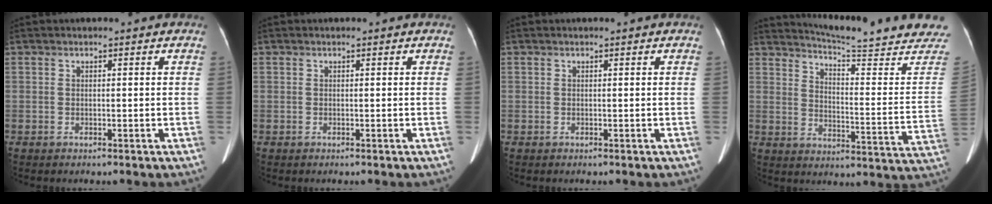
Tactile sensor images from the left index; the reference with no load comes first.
{"total": 0.0}
{"total": 0.7, "force": [-0.6, 0.0, -0.1], "torque": [0.001, -0.006, -0.008]}
{"total": 22.3, "force": [20.9, 0.1, 7.8], "torque": [-0.111, -0.105, 0.251]}